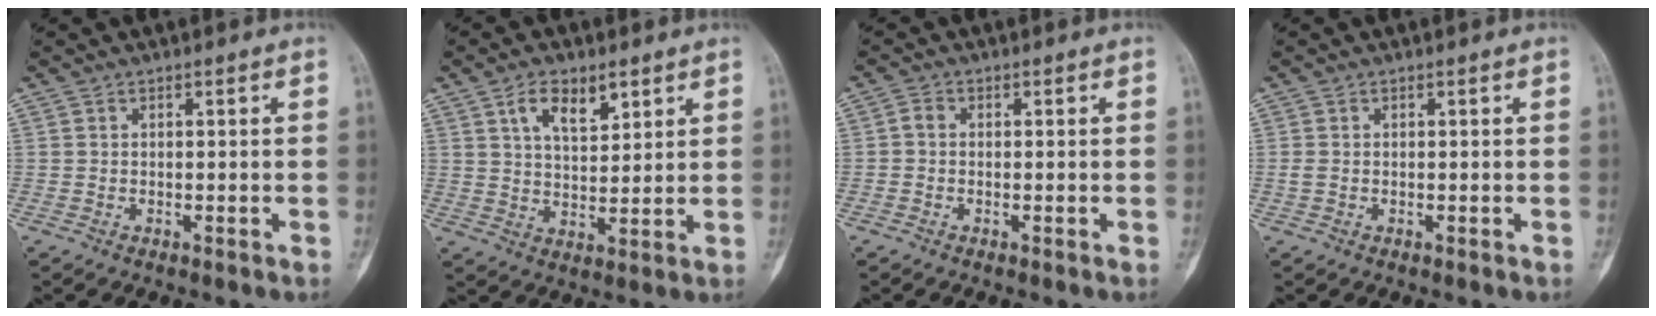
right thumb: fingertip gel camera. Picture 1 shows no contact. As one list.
[{"total": 7.9, "force": [4.3, 4.0, 5.3], "torque": [-0.072, -0.024, 0.076]}, {"total": 1.4, "force": [-0.3, 1.1, 0.9], "torque": [-0.013, 0.002, -0.011]}, {"total": 1.0, "force": [-0.2, 0.7, 0.7], "torque": [-0.022, -0.002, -0.004]}]